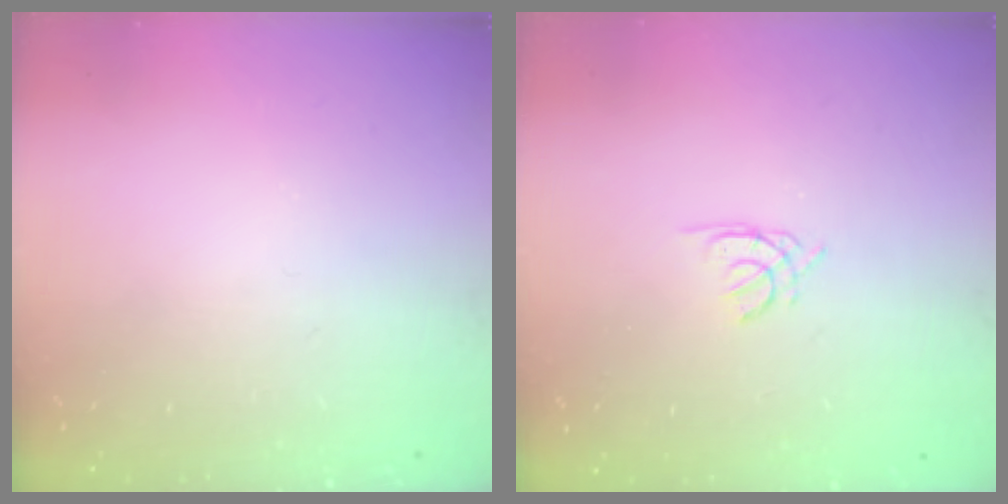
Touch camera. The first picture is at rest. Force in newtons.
{"total": 0.5, "press": 0.4, "slide": 0.3}